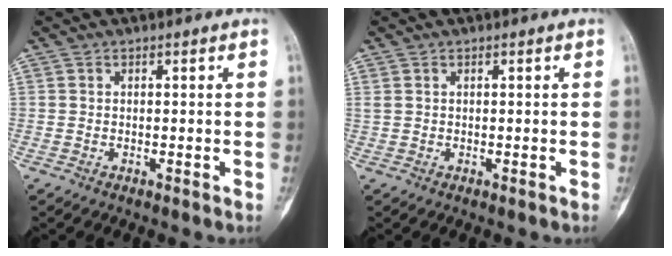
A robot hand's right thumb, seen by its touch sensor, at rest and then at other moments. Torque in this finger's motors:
{"motor_torque": [-0.12, 0.15, 0.01, 0.01, 0.07]}